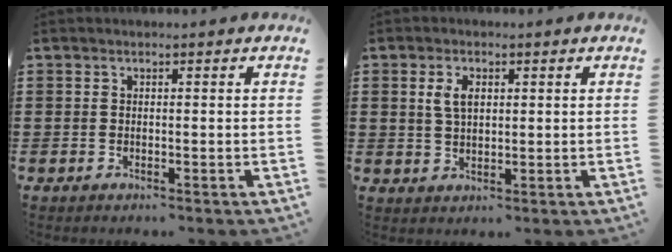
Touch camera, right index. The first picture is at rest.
{"total": 3.5, "force": [1.1, 1.9, 2.8], "torque": [-0.060, 0.011, 0.018]}